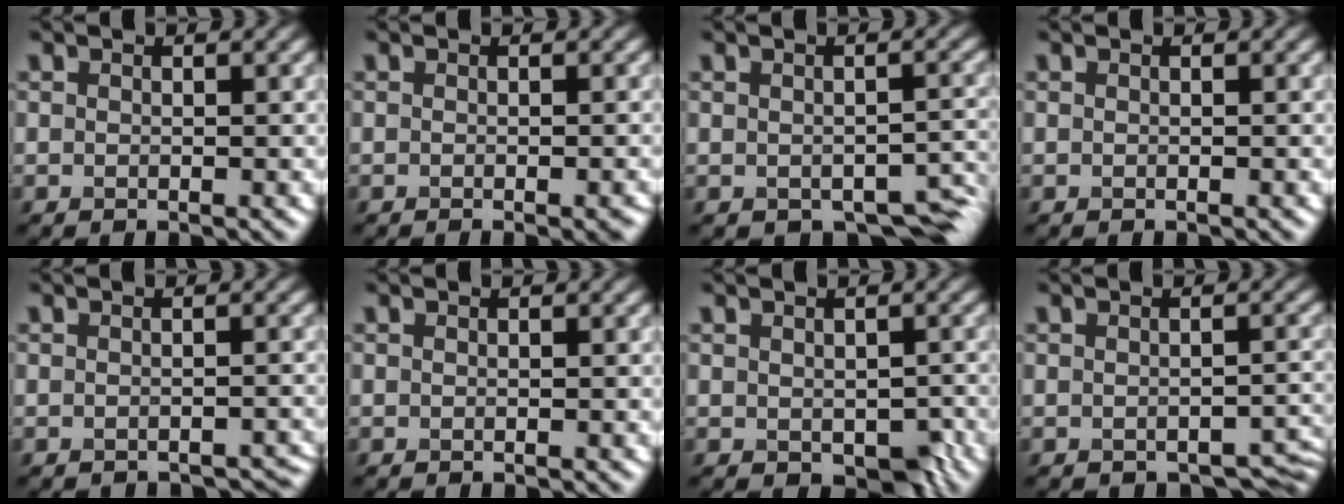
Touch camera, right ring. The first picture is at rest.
{"total": 1.8, "force": [-0.9, 0.5, 1.5], "torque": [-0.007, 0.000, -0.008]}
{"total": 4.0, "force": [-2.1, 2.2, 2.6], "torque": [-0.024, -0.018, -0.021]}
{"total": 0.0}
{"total": 2.0, "force": [-1.9, 0.3, 0.2], "torque": [0.005, -0.002, -0.017]}
{"total": 0.0}
{"total": 3.0, "force": [-0.8, 1.9, 2.2], "torque": [-0.032, -0.013, -0.003]}
{"total": 2.0, "force": [-1.4, 1.0, 1.1], "torque": [-0.011, -0.009, -0.012]}